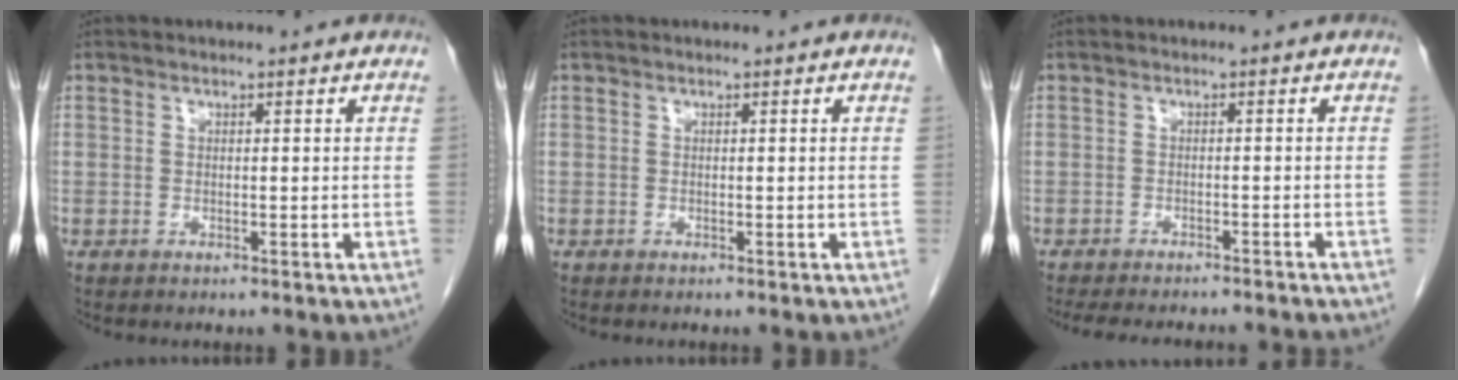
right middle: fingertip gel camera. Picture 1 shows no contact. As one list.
[{"total": 0.0}, {"total": 13.2, "force": [-11.9, 2.0, 5.3], "torque": [-0.084, -0.015, -0.148]}]